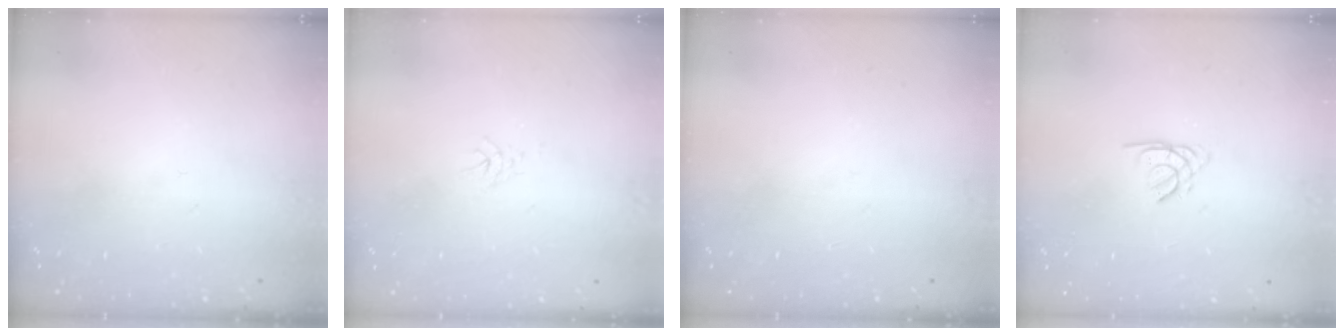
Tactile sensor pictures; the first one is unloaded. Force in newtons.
{"total": 3.3, "press": 3.3, "slide": 0.4}
{"total": 0.0}
{"total": 1.1, "press": 1.1, "slide": 0.3}